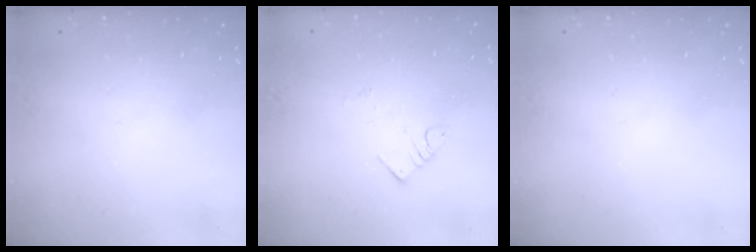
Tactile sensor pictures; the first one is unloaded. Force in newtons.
{"total": 3.6, "press": 3.6, "slide": 0.3}
{"total": 0.0}